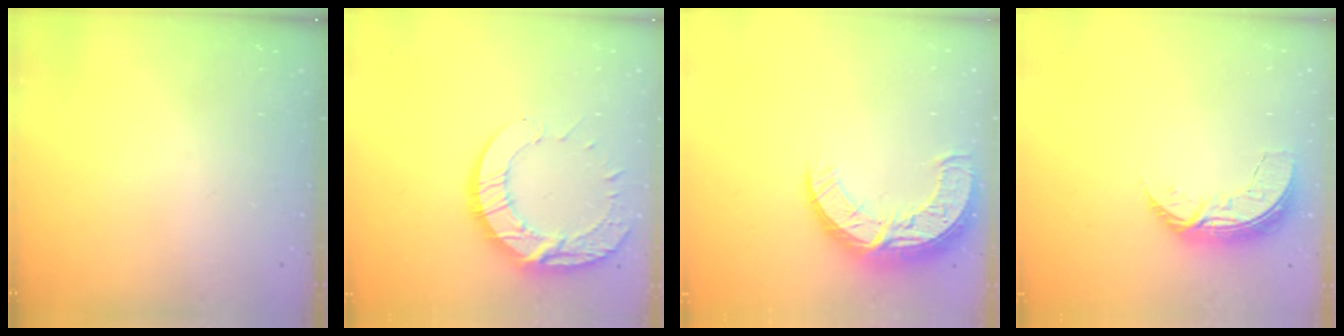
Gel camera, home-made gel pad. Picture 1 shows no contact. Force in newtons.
{"total": 15.2, "press": 15.2, "slide": 1.2}
{"total": 13.9, "press": 13.9, "slide": 1.3}
{"total": 7.3, "press": 7.3, "slide": 0.7}